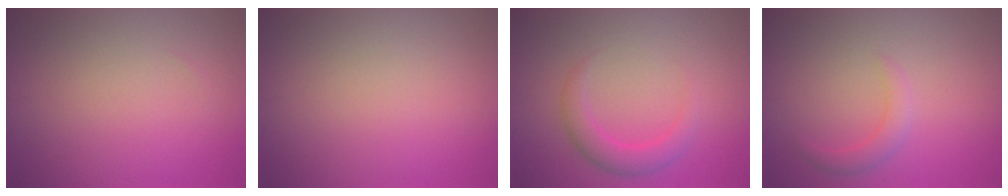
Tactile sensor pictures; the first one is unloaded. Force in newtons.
{"total": 0.0}
{"total": 2.8, "press": 2.8, "slide": 0.1}
{"total": 1.7, "press": 1.7, "slide": 0.1}